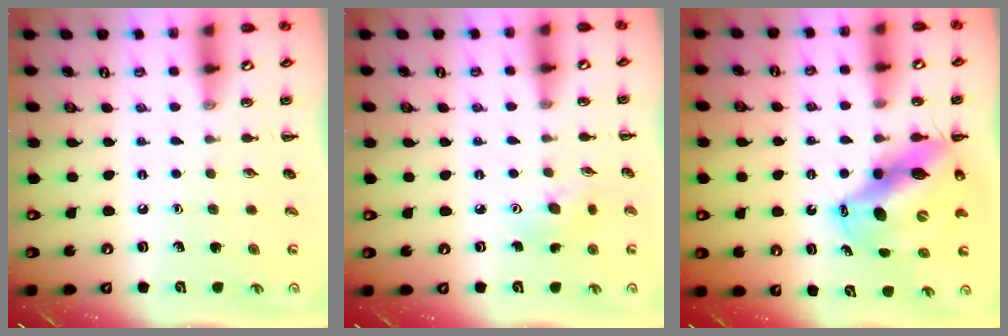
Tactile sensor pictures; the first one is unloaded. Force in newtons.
{"total": 3.3, "press": 3.2, "slide": 0.9}
{"total": 13.8, "press": 13.2, "slide": 4.0}